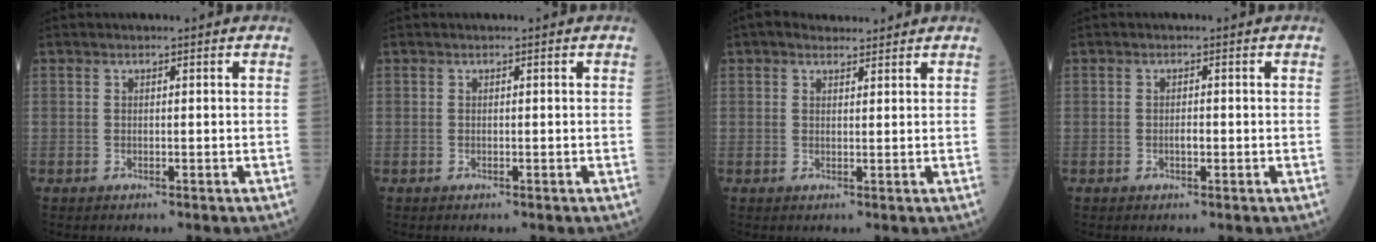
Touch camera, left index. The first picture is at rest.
{"total": 0.0}
{"total": 3.7, "force": [3.2, 1.3, 1.3], "torque": [-0.021, 0.025, 0.052]}
{"total": 1.0, "force": [-0.2, 0.4, 0.9], "torque": [-0.020, 0.001, -0.003]}